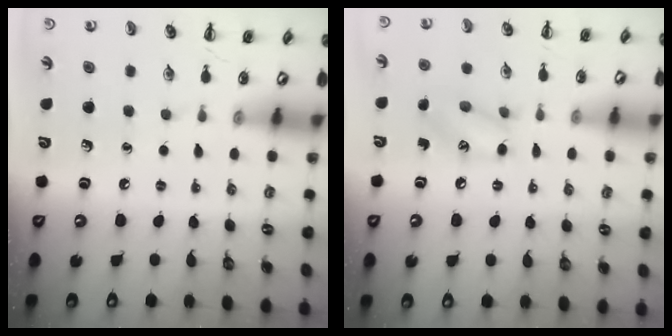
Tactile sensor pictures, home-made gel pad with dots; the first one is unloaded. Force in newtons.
{"total": 10.3, "press": 10.1, "slide": 1.7}